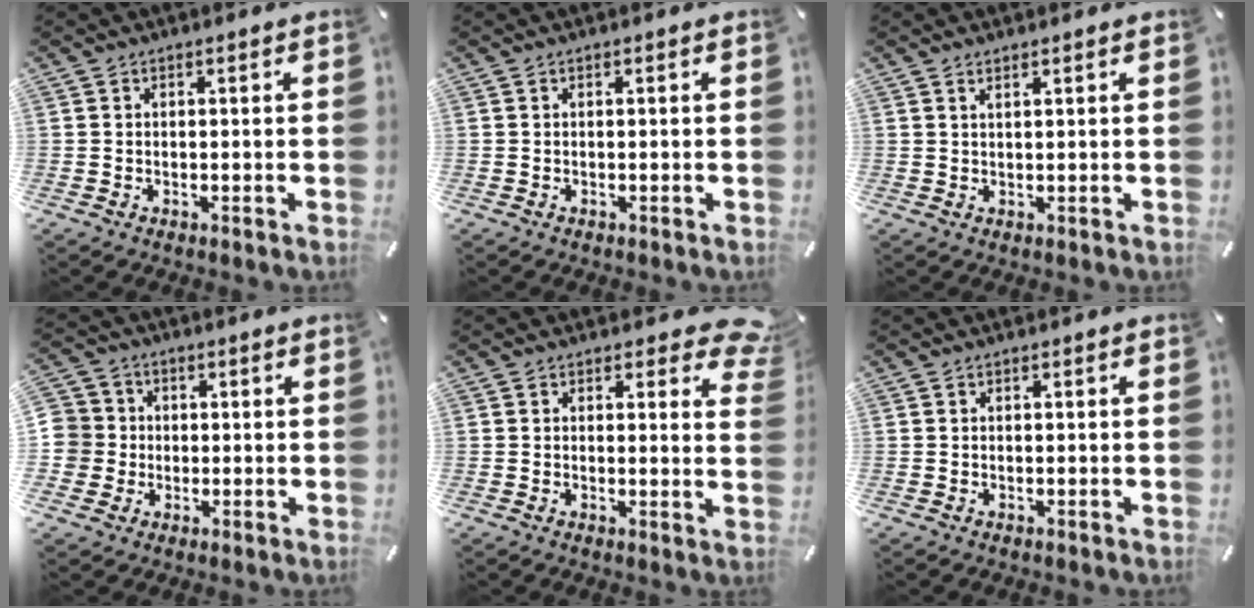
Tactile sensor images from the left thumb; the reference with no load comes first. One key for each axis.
{"total": 0.0}
{"total": 1.1, "fx": 0.9, "fy": 0.0, "fz": 0.7, "tx": -0.014, "ty": -0.002, "tz": 0.017}
{"total": 6.8, "fx": 0.2, "fy": 6.8, "fz": 0.3, "tx": -0.016, "ty": 0.004, "tz": 0.004}
{"total": 5.9, "fx": 3.5, "fy": 3.0, "fz": 3.7, "tx": -0.032, "ty": -0.020, "tz": 0.056}
{"total": 0.0}